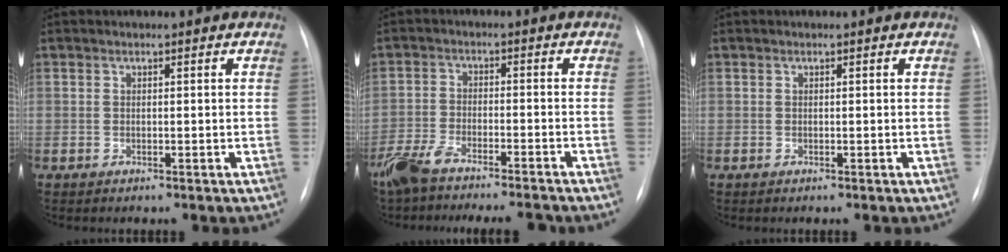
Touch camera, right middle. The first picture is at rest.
{"total": 11.9, "force": [-10.3, 2.0, 5.6], "torque": [-0.097, -0.005, -0.161]}
{"total": 0.0}